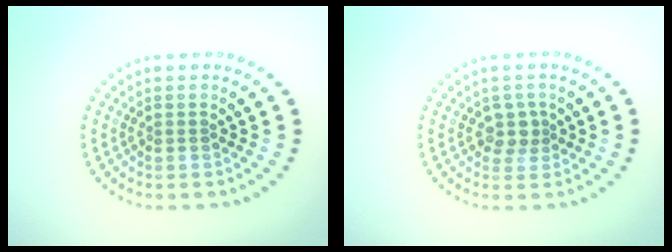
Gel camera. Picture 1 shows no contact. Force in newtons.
{"total": 2.0, "press": 1.6, "slide": 1.1}